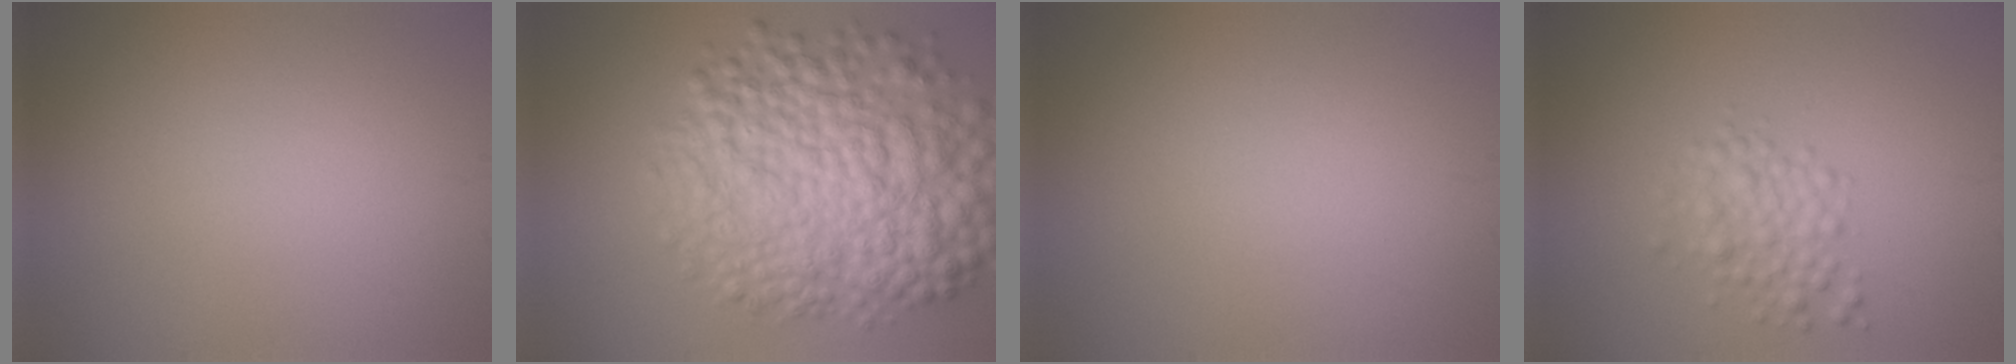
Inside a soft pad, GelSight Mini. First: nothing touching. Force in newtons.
{"total": 10.7, "press": 10.7, "slide": 0.2}
{"total": 0.0}
{"total": 2.6, "press": 2.6, "slide": 0.1}